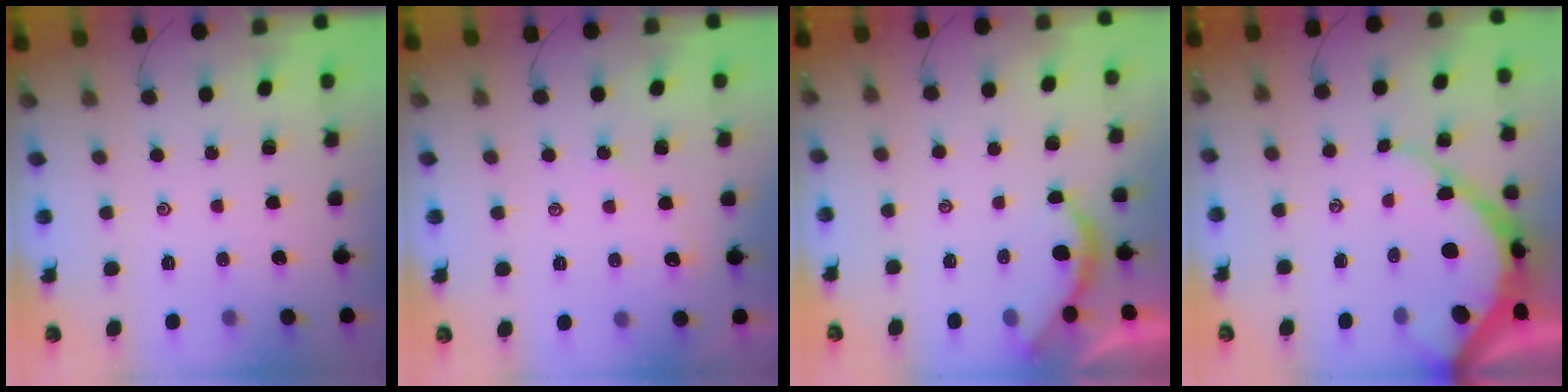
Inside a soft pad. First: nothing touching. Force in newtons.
{"total": 2.3, "press": 2.3, "slide": 0.3}
{"total": 1.9, "press": 1.9, "slide": 0.1}
{"total": 10.2, "press": 10.1, "slide": 1.1}